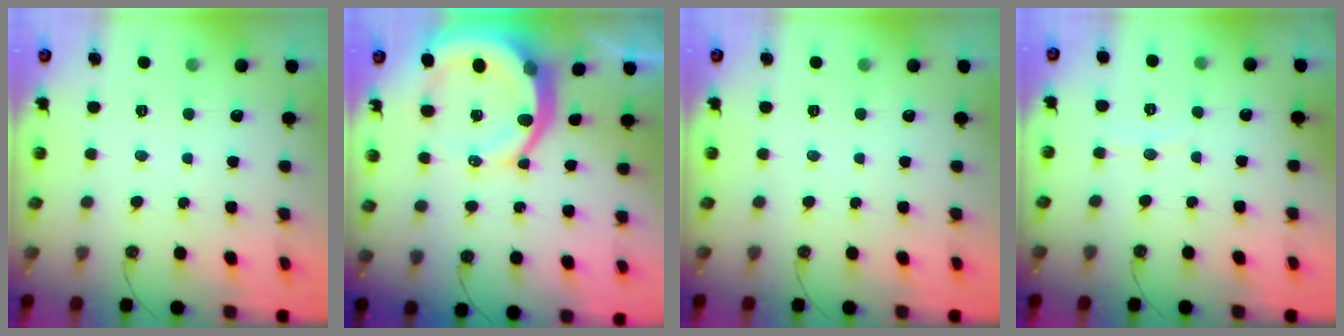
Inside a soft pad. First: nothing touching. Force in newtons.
{"total": 14.5, "press": 14.4, "slide": 1.7}
{"total": 0.0}
{"total": 3.7, "press": 3.6, "slide": 0.4}